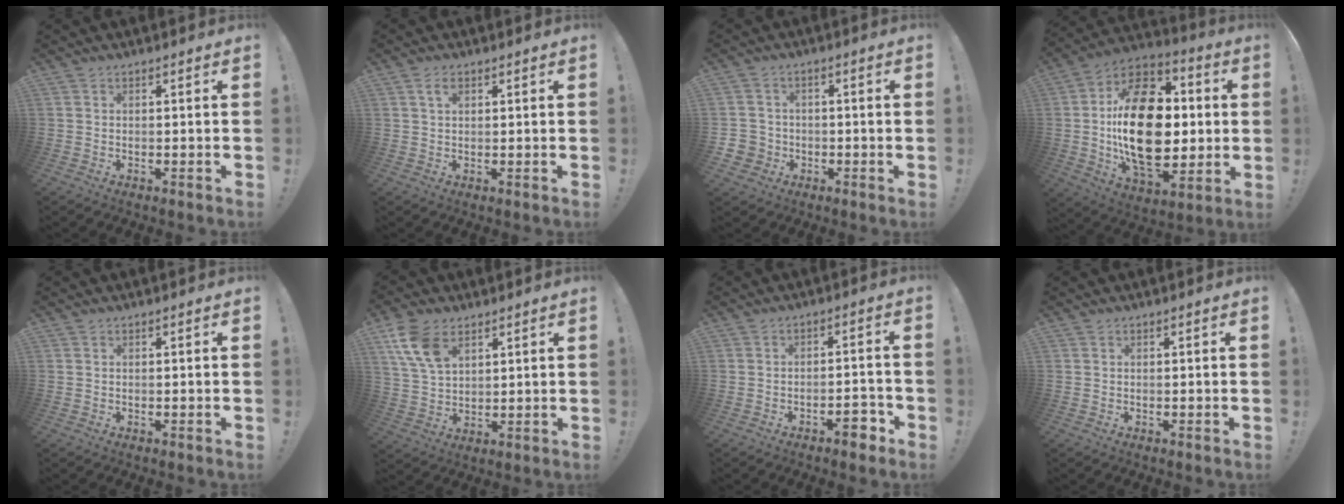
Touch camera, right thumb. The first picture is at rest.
{"total": 2.7, "force": [1.3, 1.5, 1.9], "torque": [-0.031, -0.001, 0.021]}
{"total": 4.6, "force": [-1.0, 4.3, 1.2], "torque": [-0.034, 0.007, -0.019]}
{"total": 28.7, "force": [0.5, 17.8, 22.6], "torque": [-0.394, 0.006, 0.019]}
{"total": 0.0}
{"total": 11.0, "force": [5.8, 6.5, 6.7], "torque": [-0.141, -0.014, 0.112]}
{"total": 5.6, "force": [-3.6, 2.1, 3.7], "torque": [-0.045, 0.019, -0.061]}
{"total": 0.0}